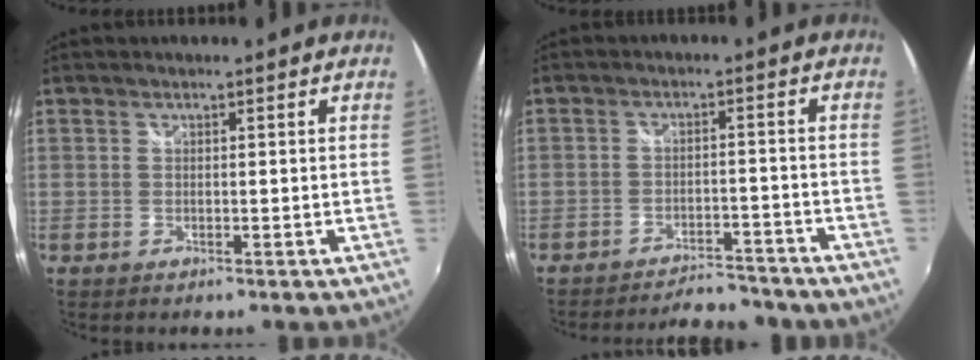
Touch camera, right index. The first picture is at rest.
{"total": 9.8, "force": [-9.2, 2.1, 2.5], "torque": [-0.060, 0.011, -0.119]}